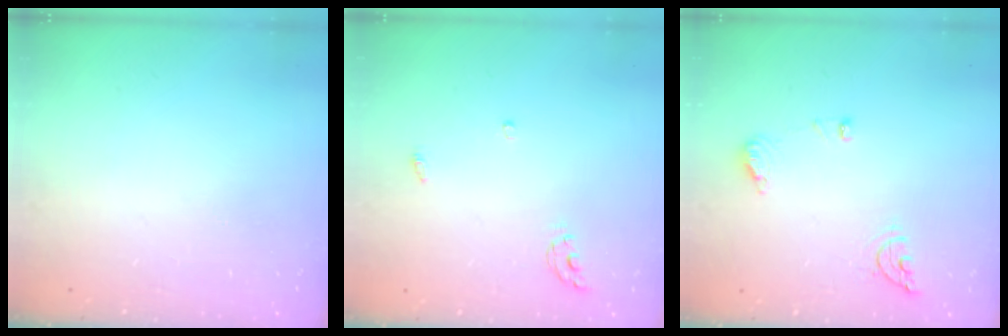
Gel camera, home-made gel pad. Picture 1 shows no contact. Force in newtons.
{"total": 5.2, "press": 5.2, "slide": 0.4}
{"total": 8.0, "press": 8.0, "slide": 0.9}